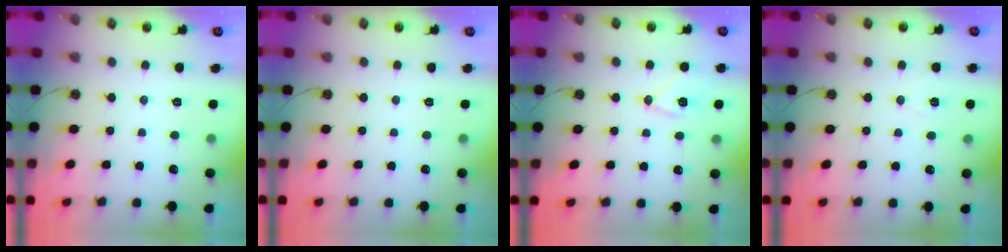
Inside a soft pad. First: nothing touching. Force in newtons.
{"total": 0.0}
{"total": 9.3, "press": 9.1, "slide": 1.9}
{"total": 5.9, "press": 3.7, "slide": 4.5}